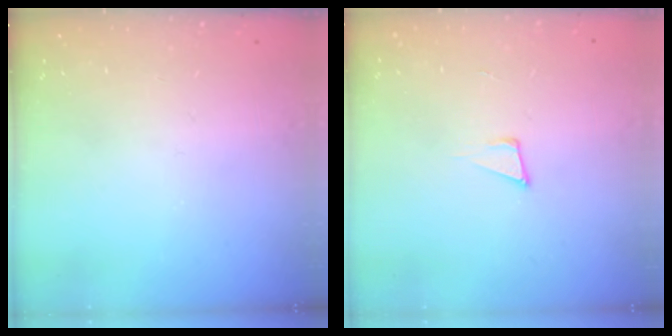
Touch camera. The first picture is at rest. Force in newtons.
{"total": 4.6, "press": 3.2, "slide": 3.3}